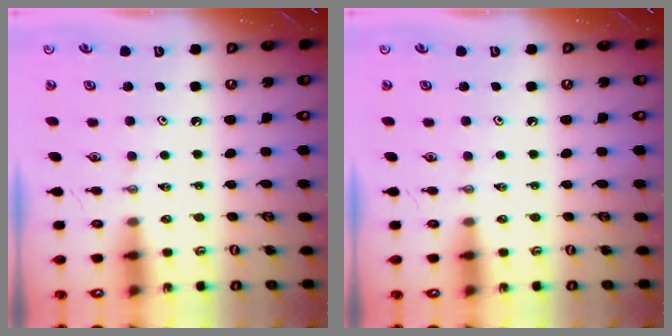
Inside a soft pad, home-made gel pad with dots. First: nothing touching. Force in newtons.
{"total": 0.0}